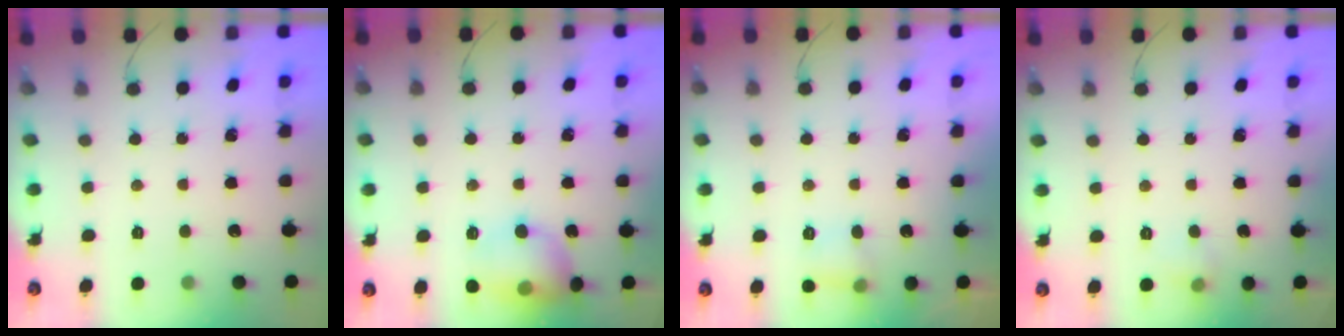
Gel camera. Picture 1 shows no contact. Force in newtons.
{"total": 12.8, "press": 12.6, "slide": 2.1}
{"total": 5.7, "press": 5.5, "slide": 1.7}
{"total": 5.0, "press": 3.7, "slide": 3.5}